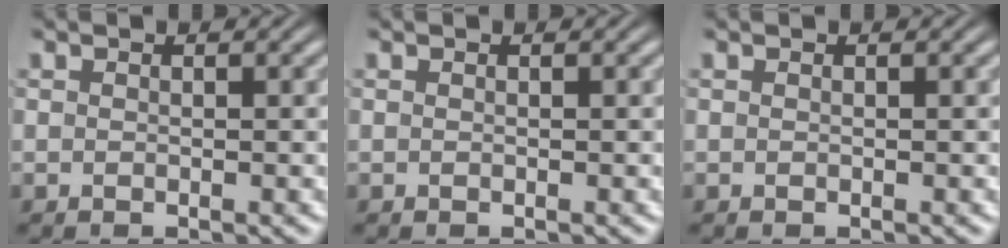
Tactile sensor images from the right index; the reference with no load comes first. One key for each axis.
{"total": 0.0}
{"total": 0.0}